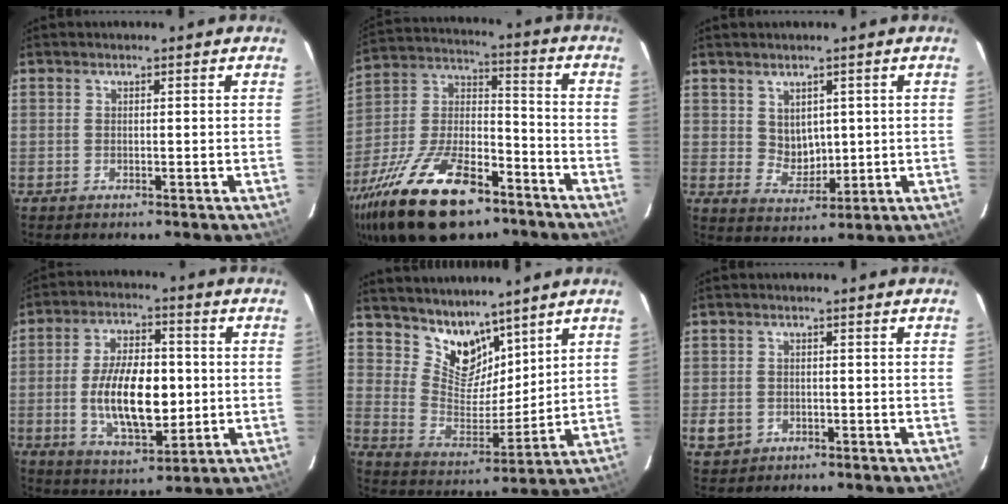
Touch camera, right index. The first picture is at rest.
{"total": 25.8, "force": [-16.0, 11.2, 16.8], "torque": [-0.337, -0.014, -0.270]}
{"total": 4.7, "force": [1.7, 3.9, 2.0], "torque": [-0.030, -0.002, 0.045]}
{"total": 14.8, "force": [-1.2, 7.0, 13.0], "torque": [-0.245, -0.003, -0.010]}
{"total": 10.8, "force": [8.5, 5.6, 3.7], "torque": [-0.066, -0.001, 0.168]}
{"total": 4.4, "force": [-1.3, 3.9, 1.5], "torque": [-0.042, 0.001, -0.015]}